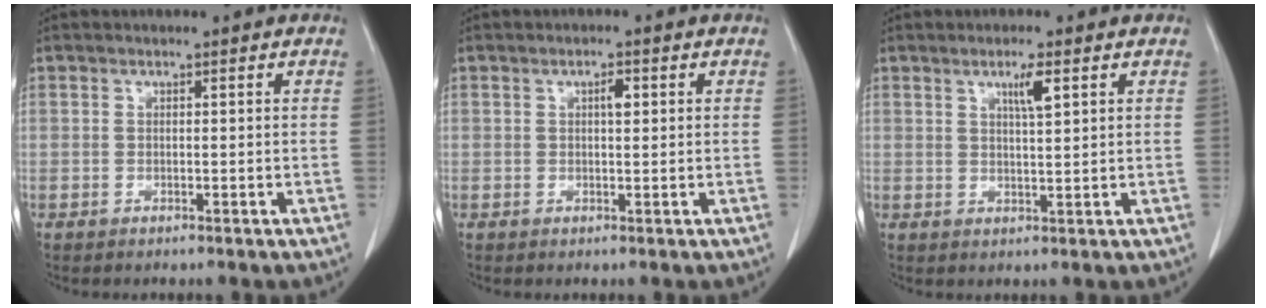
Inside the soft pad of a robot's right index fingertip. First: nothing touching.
{"total": 1.7, "force": [0.5, 0.5, 1.5], "torque": [-0.027, 0.002, 0.008]}
{"total": 3.3, "force": [1.6, 0.1, 2.9], "torque": [-0.050, -0.003, 0.028]}